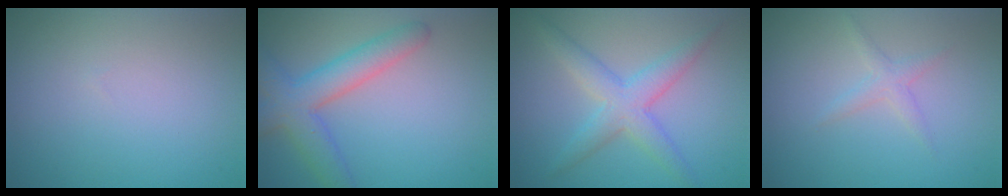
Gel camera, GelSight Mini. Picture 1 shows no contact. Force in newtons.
{"total": 4.8, "press": 4.8, "slide": 0.2}
{"total": 3.8, "press": 3.8, "slide": 0.1}
{"total": 1.3, "press": 1.3, "slide": 0.1}